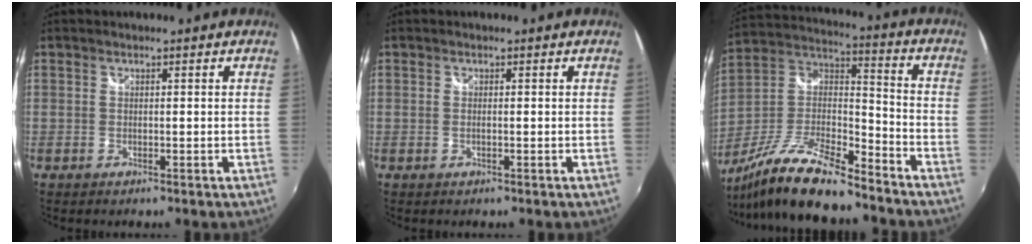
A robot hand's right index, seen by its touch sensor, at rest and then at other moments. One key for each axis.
{"total": 0.6, "fx": -0.1, "fy": 0.0, "fz": 0.5, "tx": -0.012, "ty": 0.000, "tz": -0.004}
{"total": 19.2, "fx": -14.7, "fy": 4.4, "fz": 11.5, "tx": -0.239, "ty": -0.011, "tz": -0.267}